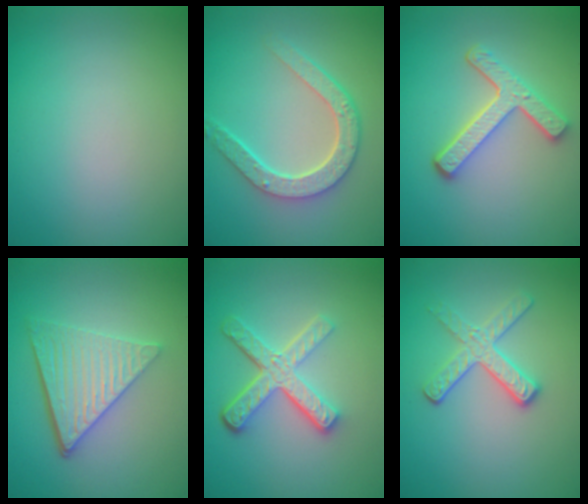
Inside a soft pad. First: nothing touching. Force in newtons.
{"total": 4.5, "press": 3.6, "slide": 2.7}
{"total": 4.4, "press": 3.4, "slide": 2.9}
{"total": 5.5, "press": 3.9, "slide": 3.9}
{"total": 5.1, "press": 3.7, "slide": 3.5}
{"total": 2.9, "press": 2.6, "slide": 1.3}